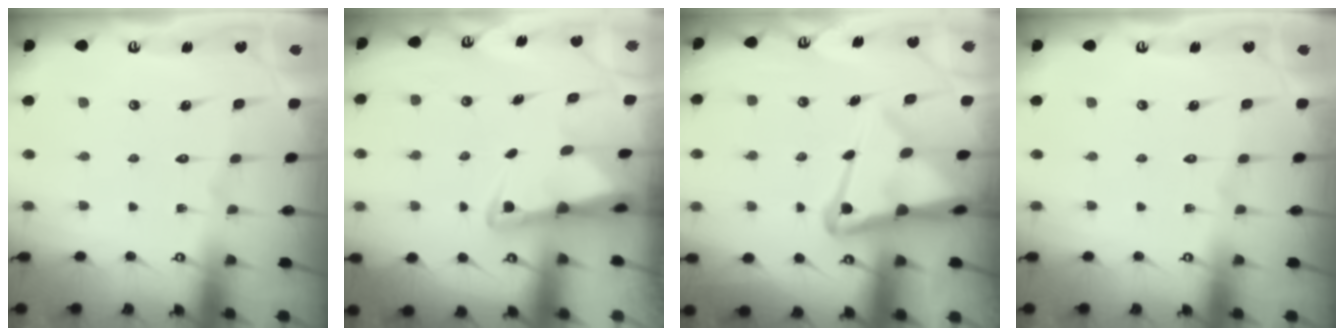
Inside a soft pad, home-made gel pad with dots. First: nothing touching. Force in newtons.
{"total": 2.5, "press": 2.5, "slide": 0.6}
{"total": 12.5, "press": 12.4, "slide": 1.2}
{"total": 0.0}